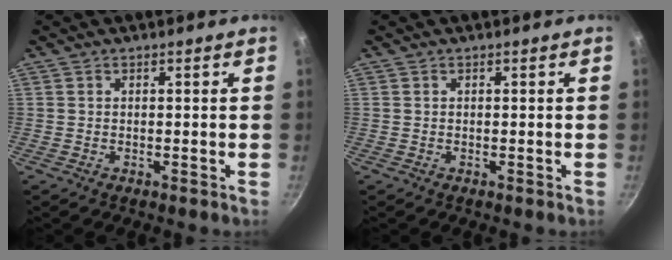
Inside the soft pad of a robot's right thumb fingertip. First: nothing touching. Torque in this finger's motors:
{"motor_torque": [-0.33, 0.07, -0.15, -0.02, 0.01]}